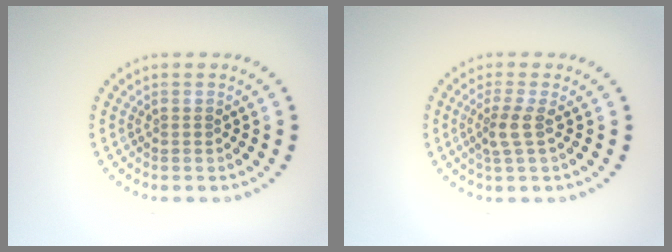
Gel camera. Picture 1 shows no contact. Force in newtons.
{"total": 2.0, "press": 1.6, "slide": 1.2}